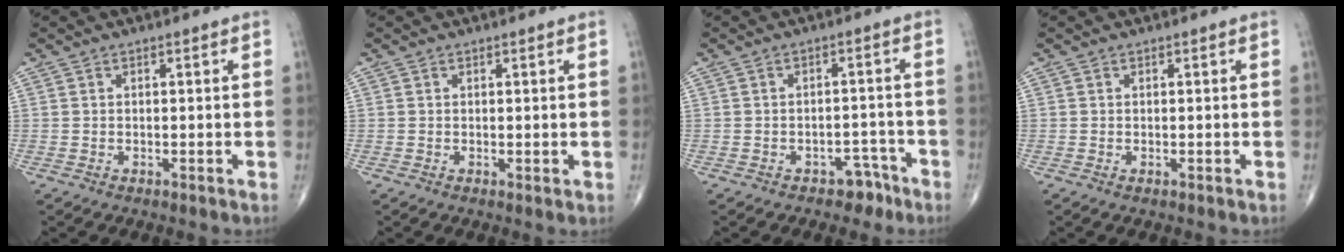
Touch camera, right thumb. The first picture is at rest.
{"total": 0.6, "force": [0.1, 0.2, 0.5], "torque": [-0.012, -0.004, 0.000]}
{"total": 4.1, "force": [-2.8, 2.7, 1.4], "torque": [0.001, 0.031, -0.035]}
{"total": 0.0}